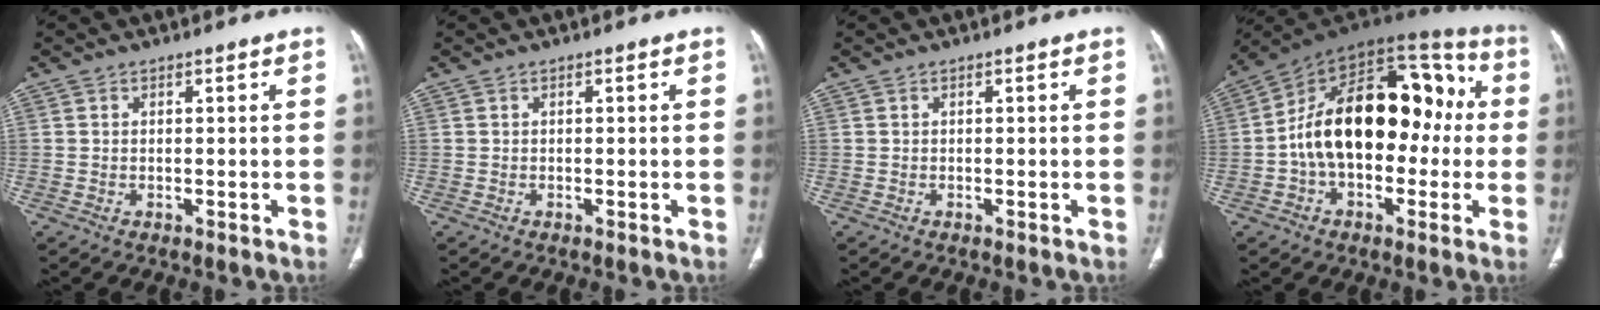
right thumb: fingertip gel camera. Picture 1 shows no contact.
{"total": 0.0}
{"total": 0.0}
{"total": 24.5, "force": [-0.1, 14.7, 19.5], "torque": [-0.282, 0.060, -0.008]}